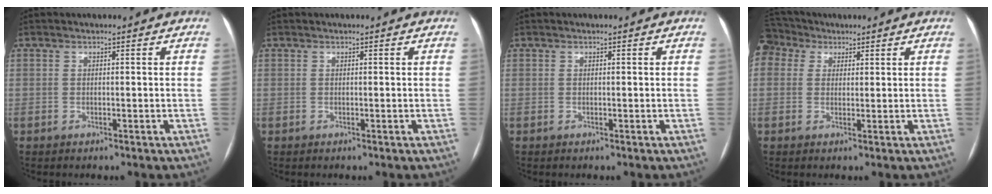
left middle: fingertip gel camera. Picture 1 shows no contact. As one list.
[{"total": 0.0}, {"total": 0.0}, {"total": 4.4, "force": [3.1, 3.0, 0.8], "torque": [-0.027, 0.030, 0.065]}]